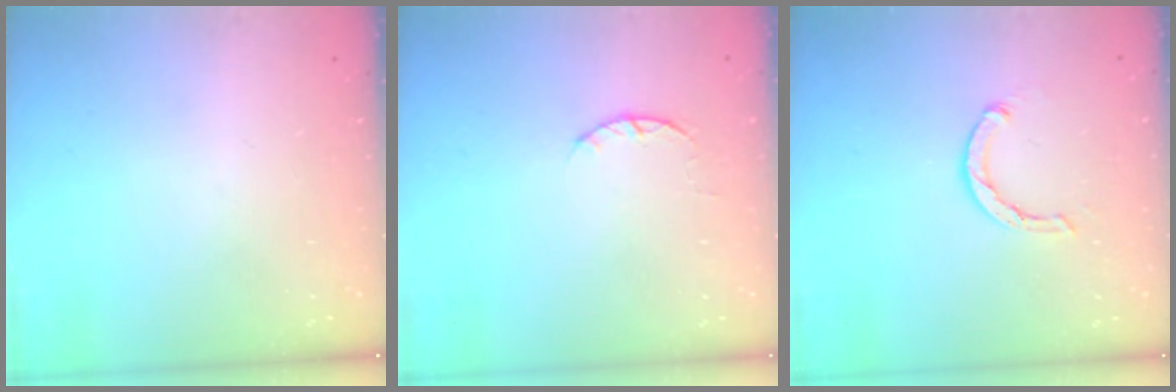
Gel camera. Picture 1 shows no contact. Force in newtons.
{"total": 2.3, "press": 2.3, "slide": 0.4}
{"total": 3.7, "press": 3.6, "slide": 0.6}